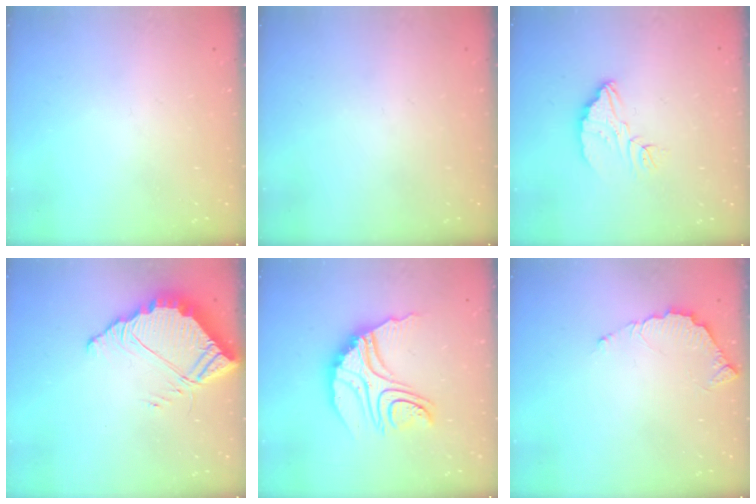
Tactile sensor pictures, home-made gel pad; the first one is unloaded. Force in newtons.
{"total": 0.0}
{"total": 7.1, "press": 7.1, "slide": 0.4}
{"total": 8.9, "press": 8.9, "slide": 0.6}
{"total": 14.9, "press": 14.9, "slide": 1.4}
{"total": 5.5, "press": 5.5, "slide": 0.3}